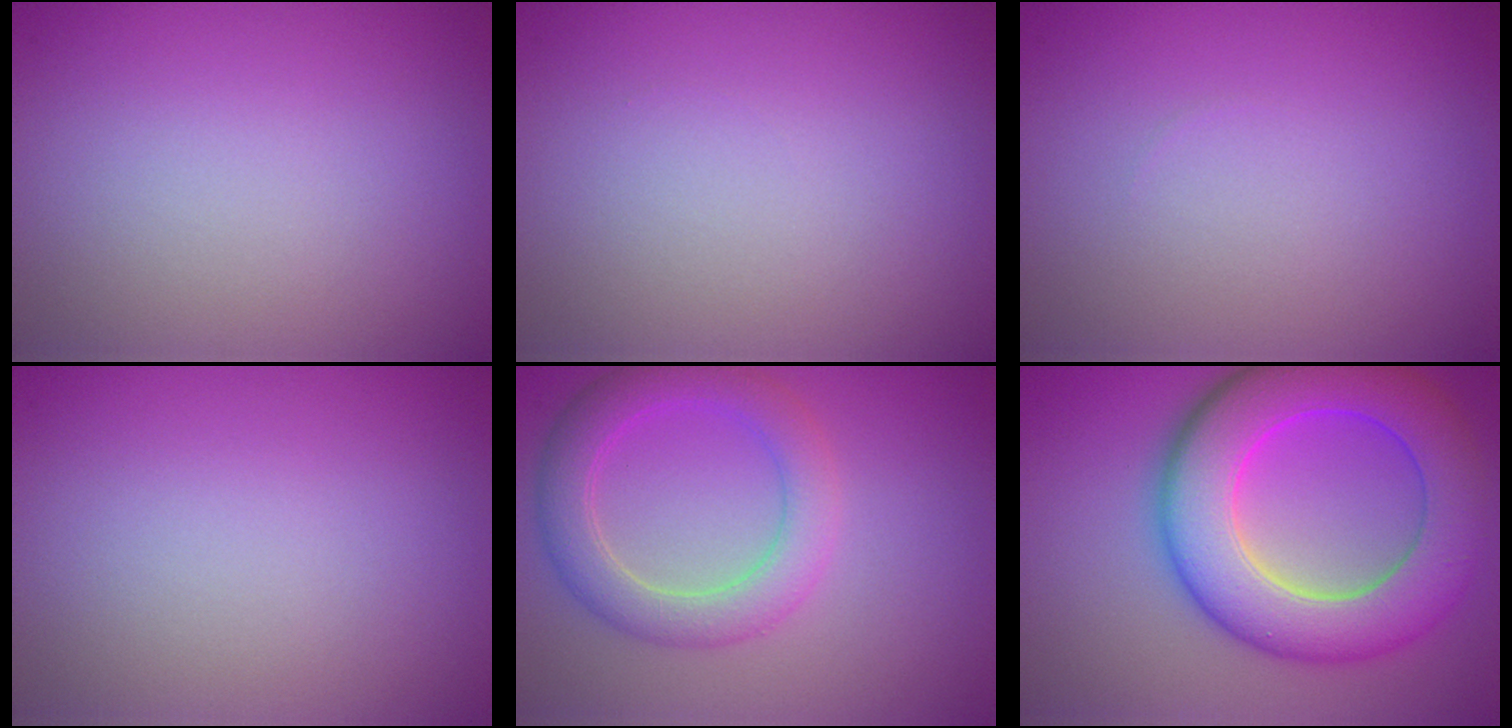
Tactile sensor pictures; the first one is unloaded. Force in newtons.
{"total": 0.0}
{"total": 0.0}
{"total": 0.0}
{"total": 4.5, "press": 4.4, "slide": 0.4}
{"total": 10.6, "press": 10.5, "slide": 0.7}